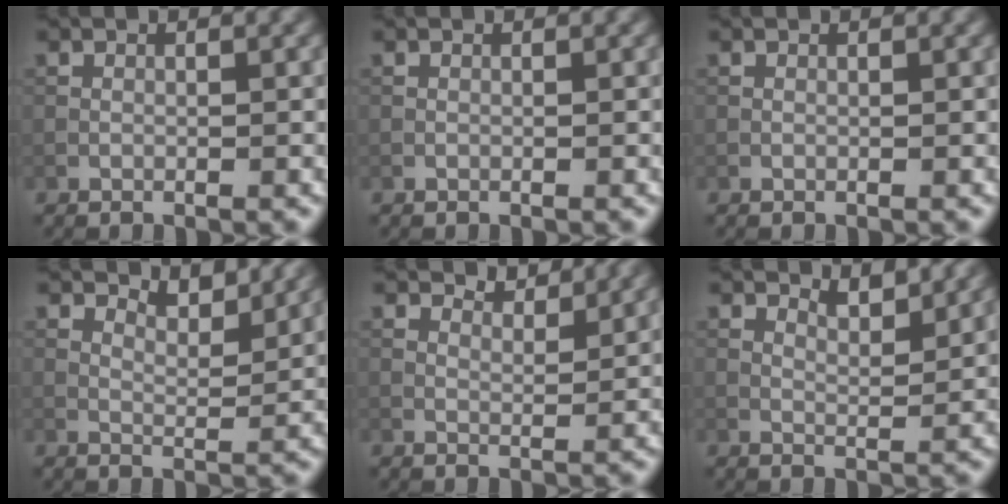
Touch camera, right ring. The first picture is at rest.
{"total": 0.0}
{"total": 0.0}
{"total": 3.0, "force": [2.6, 0.8, 1.3], "torque": [-0.026, -0.012, 0.037]}
{"total": 2.4, "force": [2.3, 0.4, 0.7], "torque": [-0.017, -0.006, 0.034]}
{"total": 2.3, "force": [1.9, 0.6, 1.2], "torque": [-0.022, -0.010, 0.031]}